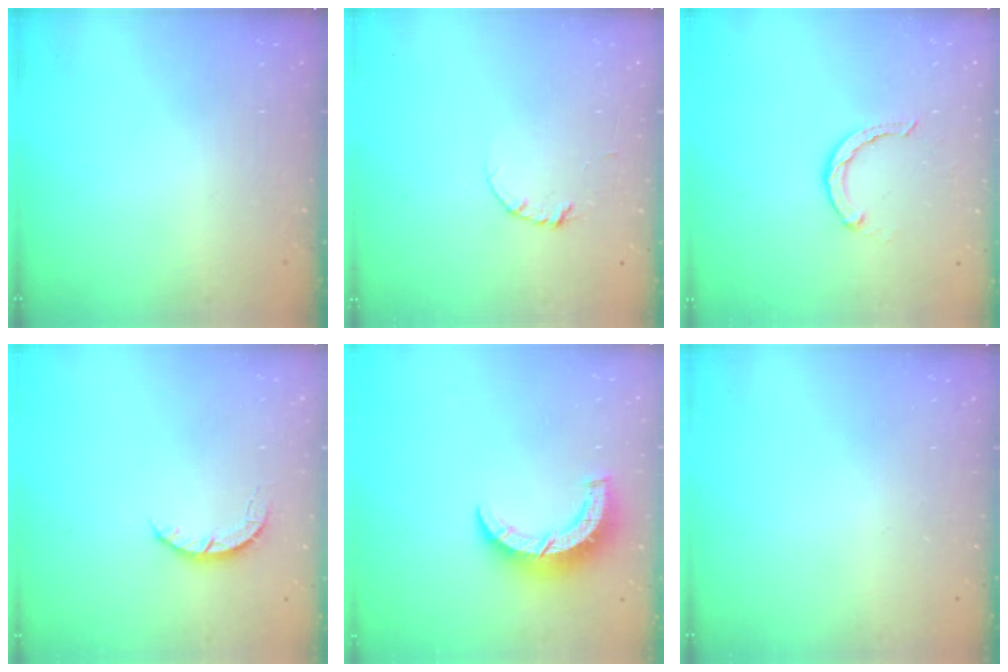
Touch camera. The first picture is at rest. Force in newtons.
{"total": 3.5, "press": 3.5, "slide": 0.4}
{"total": 2.3, "press": 2.3, "slide": 0.3}
{"total": 2.7, "press": 2.7, "slide": 0.4}
{"total": 8.0, "press": 8.0, "slide": 0.4}
{"total": 0.0}